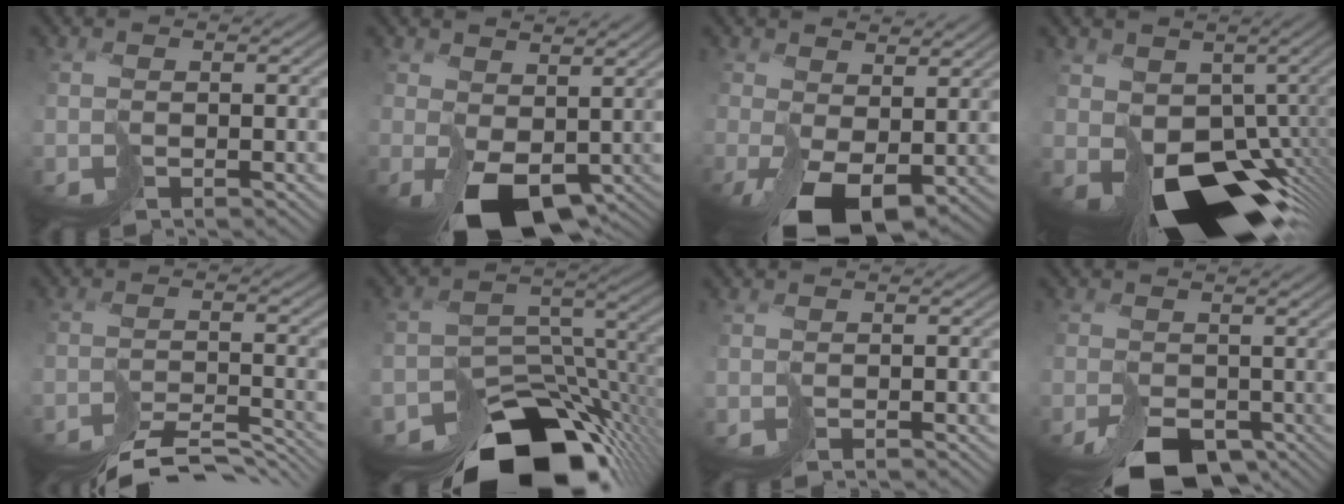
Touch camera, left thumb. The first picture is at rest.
{"total": 7.8, "force": [0.0, 4.9, 6.0], "torque": [-0.119, -0.018, 0.015]}
{"total": 6.9, "force": [-0.4, 3.6, 5.9], "torque": [-0.114, -0.017, 0.002]}
{"total": 13.9, "force": [-4.3, 9.0, 9.6], "torque": [-0.182, -0.042, -0.038]}
{"total": 8.7, "force": [-8.4, 1.0, 2.2], "torque": [-0.023, 0.000, -0.116]}
{"total": 14.9, "force": [-11.4, 6.7, 6.8], "torque": [-0.117, -0.034, -0.161]}
{"total": 1.4, "force": [-1.4, 0.0, 0.2], "torque": [0.003, 0.001, -0.026]}
{"total": 5.9, "force": [-4.3, 2.8, 2.8], "torque": [-0.031, -0.015, -0.063]}